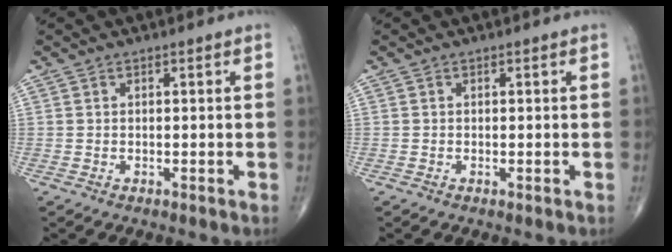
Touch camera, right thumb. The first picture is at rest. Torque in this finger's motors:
{"motor_torque": [2.63, 0.97, 0.16, -0.07, -0.02]}